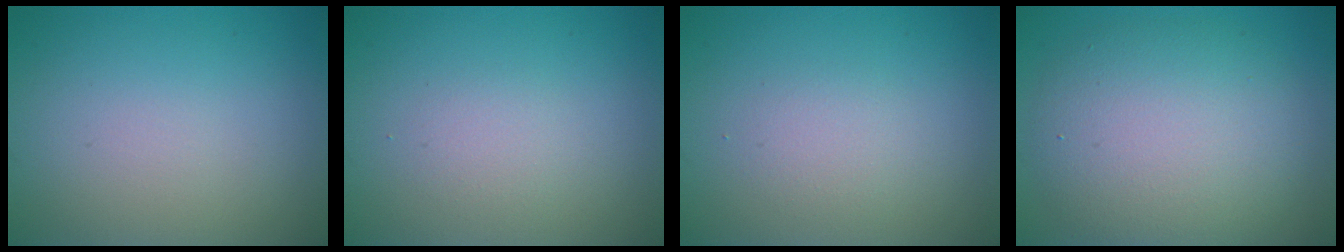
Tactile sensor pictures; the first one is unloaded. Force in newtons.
{"total": 1.3, "press": 1.3, "slide": 0.1}
{"total": 1.5, "press": 1.5, "slide": 0.1}
{"total": 7.8, "press": 7.8, "slide": 0.2}